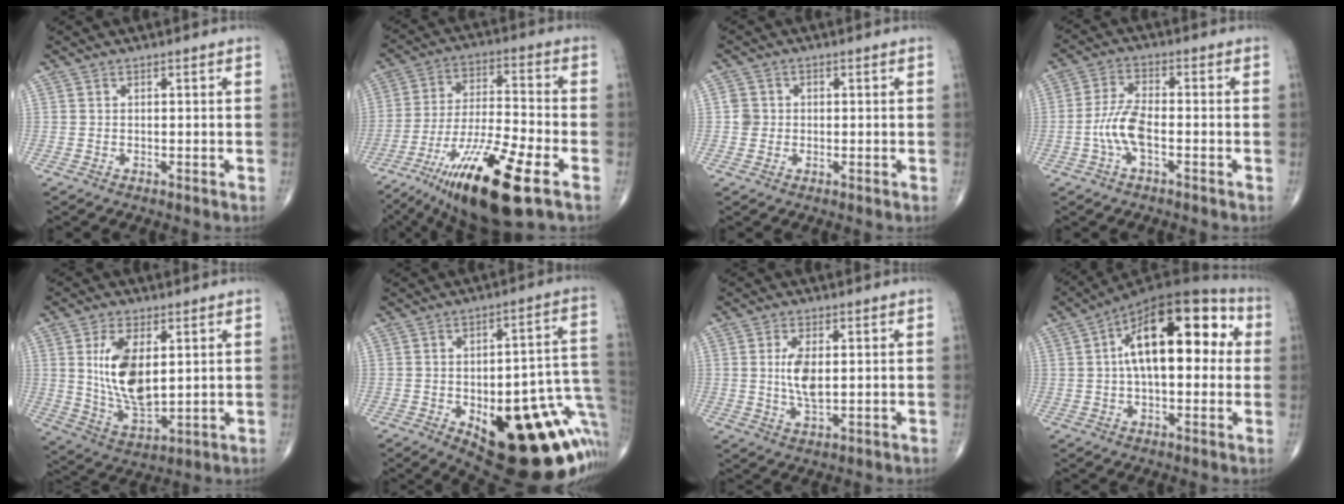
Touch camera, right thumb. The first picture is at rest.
{"total": 20.4, "force": [-10.6, 4.4, 16.9], "torque": [-0.328, 0.022, -0.185]}
{"total": 2.6, "force": [-0.1, 2.5, 0.6], "torque": [0.006, 0.006, -0.005]}
{"total": 6.7, "force": [-1.9, 2.6, 5.8], "torque": [-0.129, 0.018, -0.041]}
{"total": 13.1, "force": [2.7, 6.6, 11.0], "torque": [-0.196, -0.024, 0.062]}
{"total": 29.5, "force": [-8.9, 11.9, 25.5], "torque": [-0.229, 0.035, -0.092]}
{"total": 6.1, "force": [0.7, 2.7, 5.4], "torque": [-0.104, -0.011, 0.014]}
{"total": 20.9, "force": [3.9, 10.2, 17.8], "torque": [-0.256, 0.033, 0.047]}